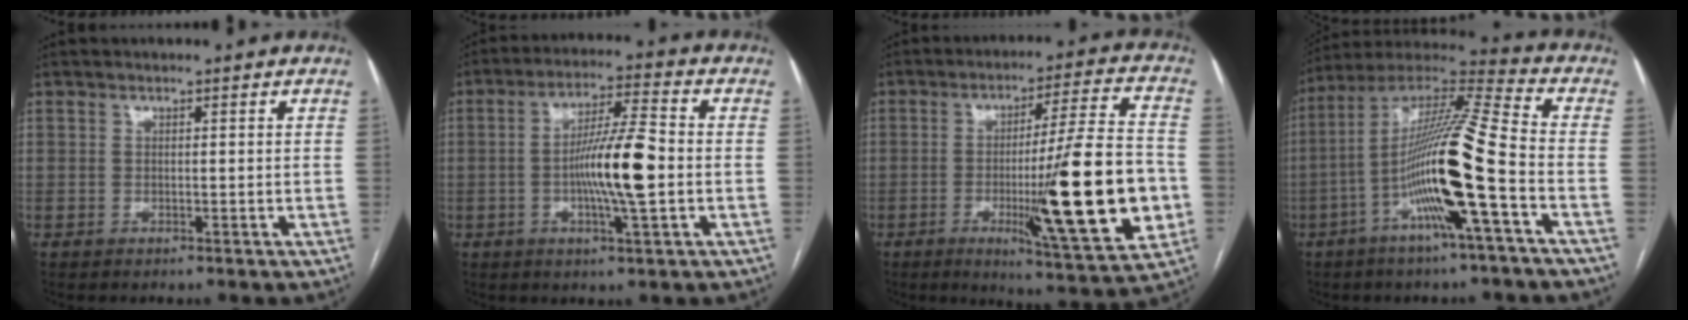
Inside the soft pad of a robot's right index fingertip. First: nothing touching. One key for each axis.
{"total": 10.5, "fx": -1.5, "fy": 0.6, "fz": 10.4, "tx": -0.184, "ty": 0.002, "tz": -0.031}
{"total": 21.0, "fx": -4.1, "fy": 0.6, "fz": 20.6, "tx": -0.295, "ty": -0.016, "tz": -0.054}
{"total": 17.8, "fx": -5.1, "fy": -0.3, "fz": 17.1, "tx": -0.327, "ty": 0.003, "tz": -0.105}